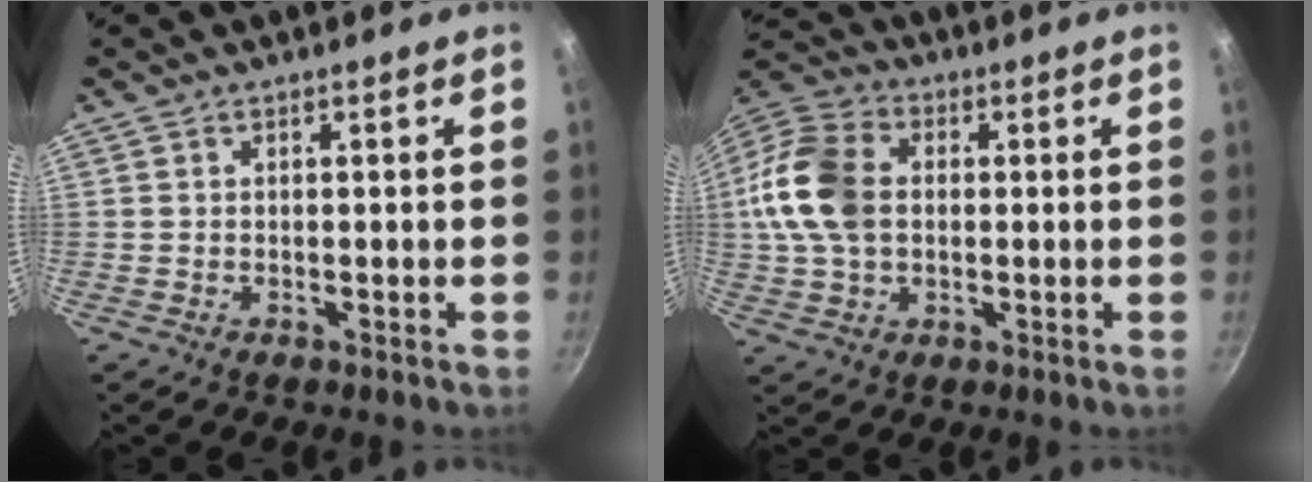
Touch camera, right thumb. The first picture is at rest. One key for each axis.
{"total": 14.9, "fx": 0.9, "fy": 10.5, "fz": 10.5, "tx": -0.199, "ty": 0.021, "tz": 0.004}